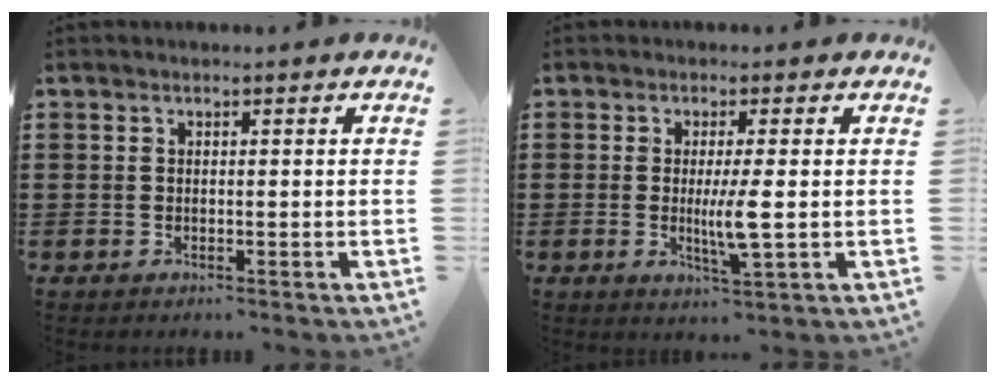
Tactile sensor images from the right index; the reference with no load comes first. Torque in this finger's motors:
{"motor_torque": [0.27, 0.43, 0.46, 0.09]}